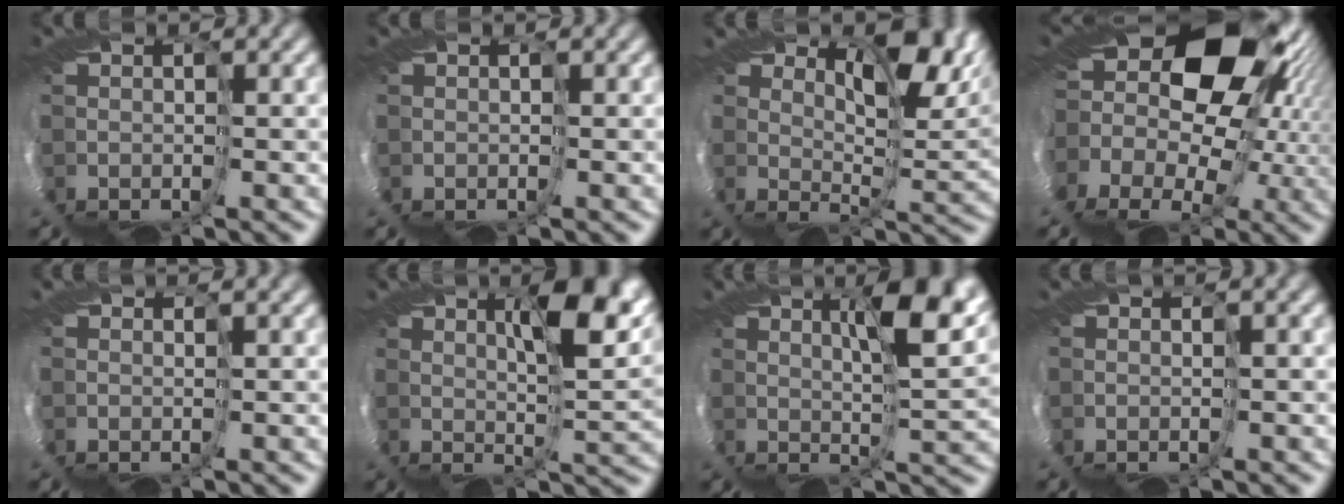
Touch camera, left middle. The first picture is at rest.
{"total": 0.0}
{"total": 9.1, "force": [6.1, 3.0, 6.1], "torque": [-0.103, -0.007, 0.114]}
{"total": 14.7, "force": [6.2, 8.5, 10.3], "torque": [-0.171, -0.006, 0.096]}
{"total": 1.5, "force": [-0.3, -1.2, -0.7], "torque": [0.019, 0.000, 0.003]}
{"total": 6.8, "force": [5.1, -1.3, 4.3], "torque": [-0.090, 0.005, 0.080]}
{"total": 6.4, "force": [5.0, -2.2, 3.4], "torque": [-0.063, 0.009, 0.077]}
{"total": 1.8, "force": [-0.5, -1.6, -0.6], "torque": [0.015, -0.001, 0.005]}